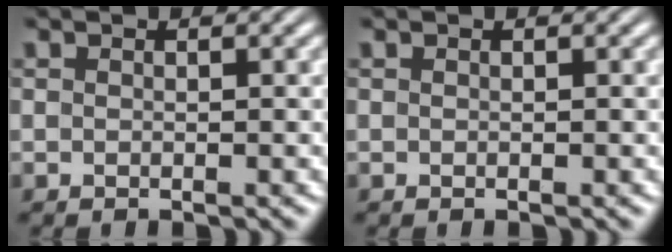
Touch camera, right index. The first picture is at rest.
{"total": 0.0}